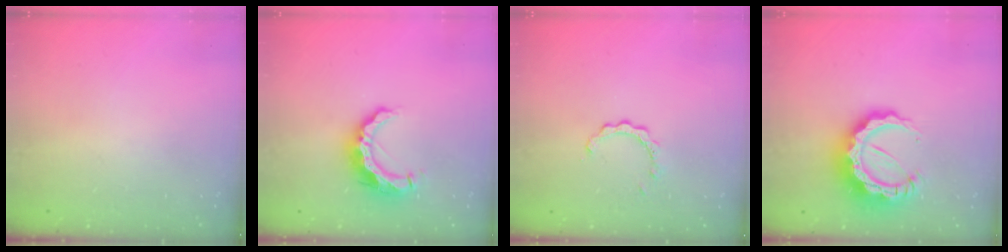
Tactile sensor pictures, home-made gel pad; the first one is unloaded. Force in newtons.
{"total": 11.0, "press": 10.9, "slide": 0.9}
{"total": 2.1, "press": 2.1, "slide": 0.1}
{"total": 13.3, "press": 13.2, "slide": 1.2}